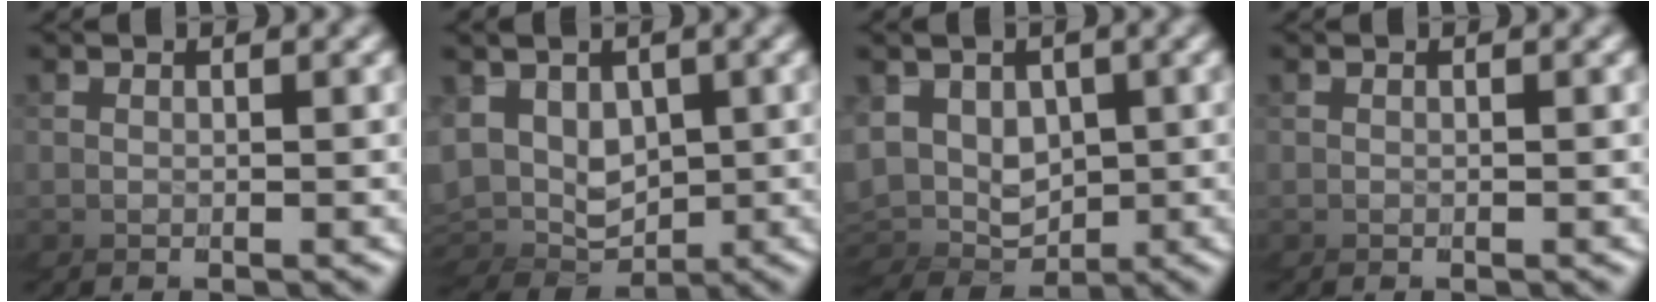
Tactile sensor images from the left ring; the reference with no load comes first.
{"total": 4.2, "force": [1.0, 4.1, -0.1], "torque": [-0.024, 0.005, 0.004]}
{"total": 4.4, "force": [1.0, 4.2, -0.7], "torque": [-0.015, 0.006, 0.003]}
{"total": 0.0}